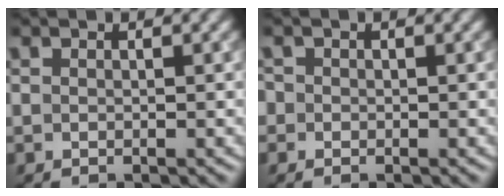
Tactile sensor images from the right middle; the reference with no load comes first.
{"total": 0.8, "force": [-0.1, 0.8, 0.0], "torque": [0.005, -0.004, -0.006]}